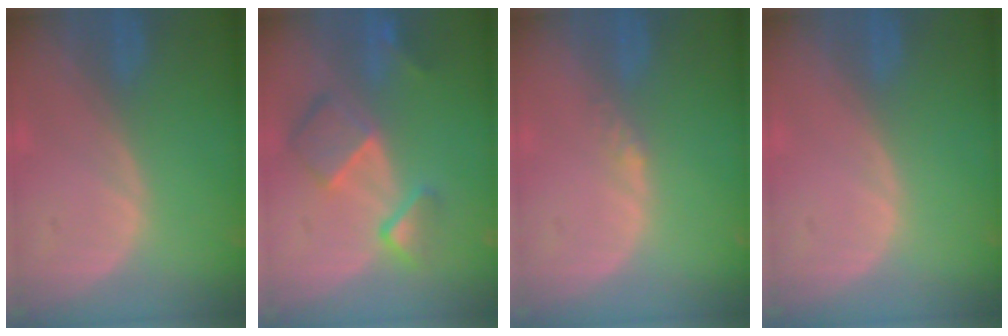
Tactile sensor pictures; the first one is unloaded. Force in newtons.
{"total": 7.9, "press": 6.8, "slide": 3.9}
{"total": 1.4, "press": 1.1, "slide": 0.8}
{"total": 0.0}